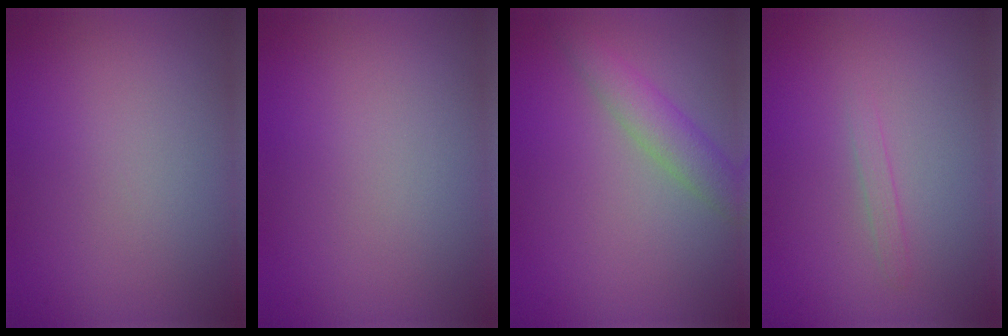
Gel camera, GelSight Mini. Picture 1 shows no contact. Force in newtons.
{"total": 0.0}
{"total": 2.9, "press": 2.9, "slide": 0.1}
{"total": 0.8, "press": 0.8, "slide": 0.0}